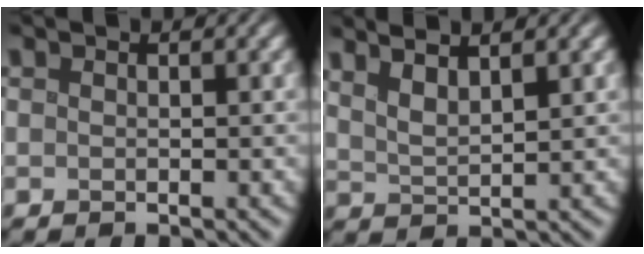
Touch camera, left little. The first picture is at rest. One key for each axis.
{"total": 3.0, "fx": 2.0, "fy": 0.6, "fz": 2.1, "tx": -0.043, "ty": 0.013, "tz": 0.039}